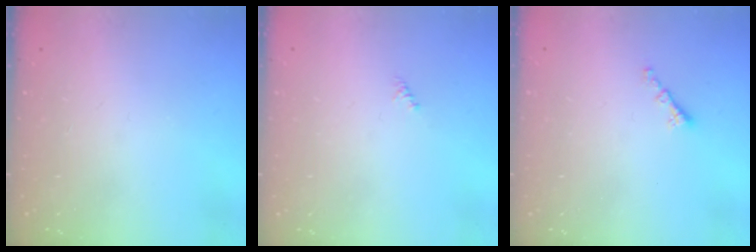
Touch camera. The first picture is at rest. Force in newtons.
{"total": 0.0}
{"total": 1.3, "press": 1.2, "slide": 0.5}